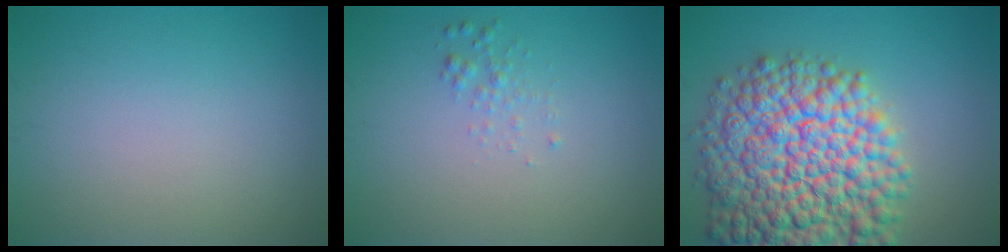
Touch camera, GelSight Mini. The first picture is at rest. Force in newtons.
{"total": 1.0, "press": 1.0, "slide": 0.0}
{"total": 14.7, "press": 14.7, "slide": 0.6}